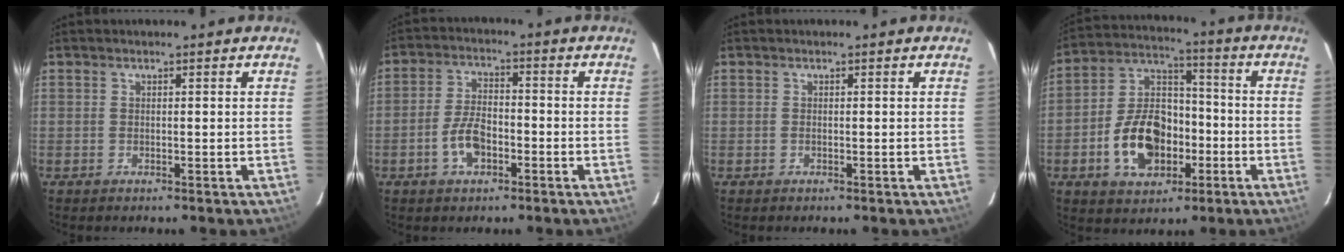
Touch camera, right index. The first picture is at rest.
{"total": 6.6, "force": [-2.8, 3.5, 4.9], "torque": [-0.102, 0.007, -0.048]}
{"total": 0.0}
{"total": 14.8, "force": [-5.0, 9.5, 10.2], "torque": [-0.207, 0.023, -0.074]}